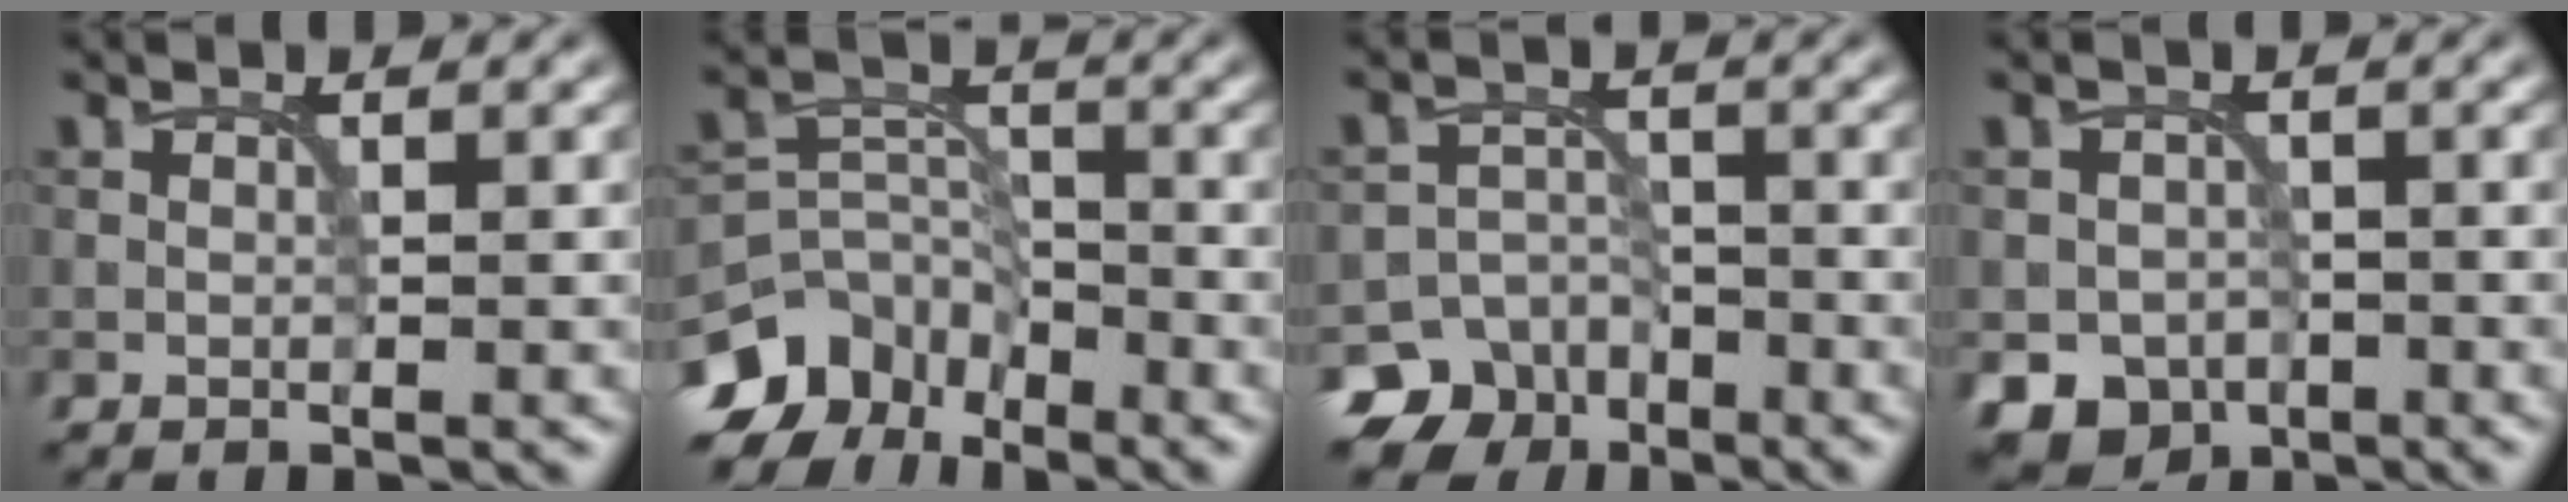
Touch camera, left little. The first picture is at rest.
{"total": 8.0, "force": [-5.6, 5.0, 2.9], "torque": [-0.042, 0.004, -0.115]}
{"total": 7.4, "force": [-5.1, 5.3, 1.1], "torque": [0.006, -0.011, -0.091]}
{"total": 5.1, "force": [-2.8, 4.0, 1.6], "torque": [-0.017, -0.011, -0.042]}